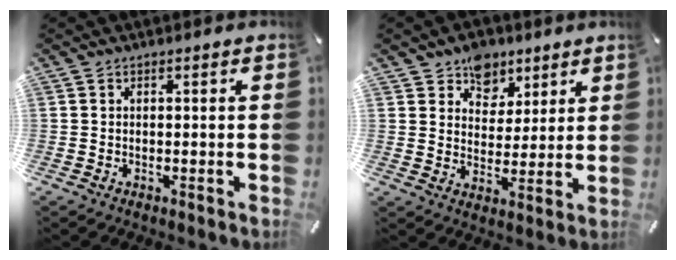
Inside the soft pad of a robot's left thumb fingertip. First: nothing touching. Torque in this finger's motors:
{"motor_torque": [0.22, 0.08, 0.16, 0.01, 0.11]}